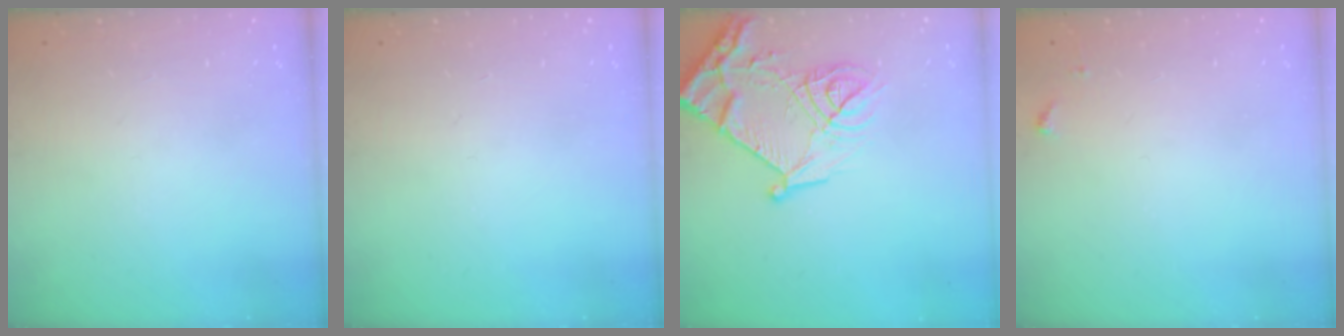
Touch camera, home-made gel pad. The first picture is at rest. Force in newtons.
{"total": 0.0}
{"total": 16.3, "press": 16.3, "slide": 1.8}
{"total": 3.8, "press": 3.8, "slide": 0.5}